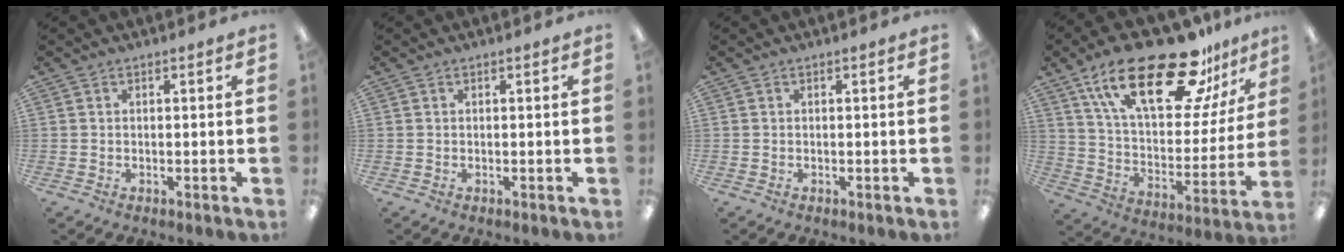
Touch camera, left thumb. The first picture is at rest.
{"total": 0.0}
{"total": 0.0}
{"total": 28.0, "force": [18.3, 10.7, 18.2], "torque": [-0.294, -0.104, 0.307]}